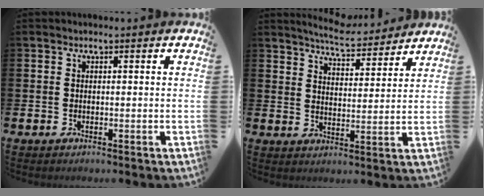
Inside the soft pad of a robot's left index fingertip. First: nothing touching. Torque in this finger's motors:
{"motor_torque": [0.99, -1.14, 0.17, 0.08]}